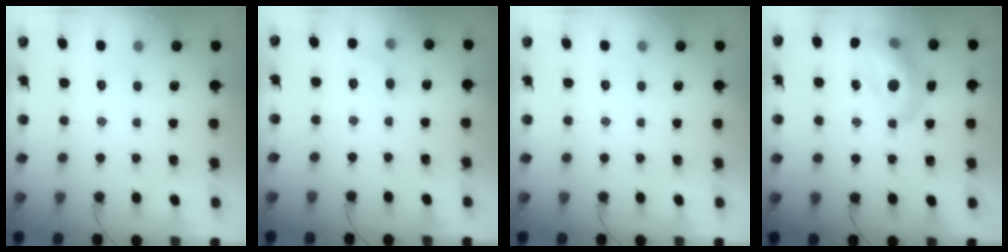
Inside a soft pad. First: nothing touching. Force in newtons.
{"total": 5.0, "press": 4.7, "slide": 1.6}
{"total": 0.0}
{"total": 14.2, "press": 13.6, "slide": 4.0}